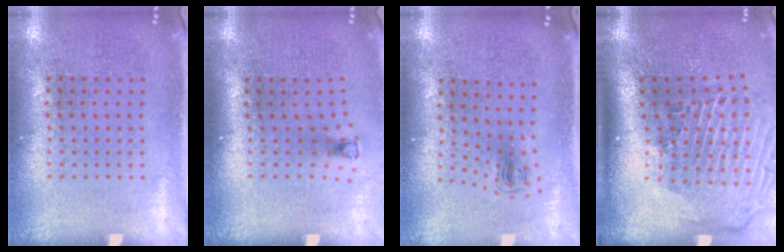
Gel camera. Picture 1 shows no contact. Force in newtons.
{"total": 0.7, "press": 0.3, "slide": 0.6}
{"total": 0.7, "press": 0.4, "slide": 0.6}
{"total": 2.9, "press": 2.0, "slide": 2.1}